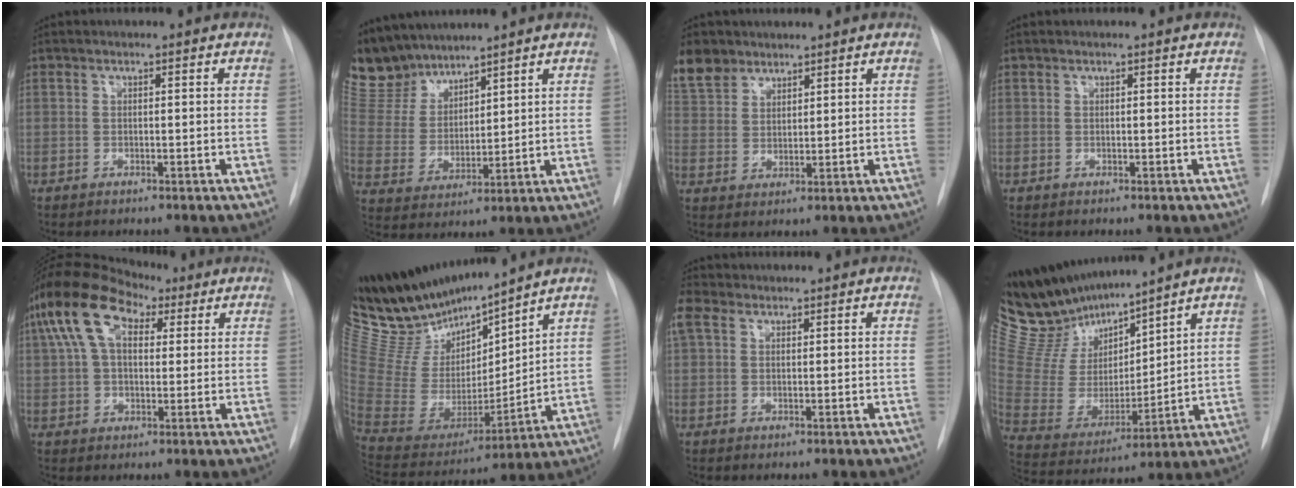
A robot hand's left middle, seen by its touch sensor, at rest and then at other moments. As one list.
[{"total": 9.5, "force": [8.8, 3.3, 1.2], "torque": [-0.040, 0.007, 0.193]}, {"total": 8.6, "force": [6.6, 5.3, 1.9], "torque": [-0.044, 0.013, 0.138]}, {"total": 0.0}, {"total": 13.2, "force": [6.2, 7.1, 9.2], "torque": [-0.199, 0.061, 0.114]}, {"total": 20.1, "force": [18.0, 3.4, 8.1], "torque": [-0.161, -0.014, 0.350]}, {"total": 4.0, "force": [2.2, 2.6, 2.0], "torque": [-0.057, 0.024, 0.049]}, {"total": 16.9, "force": [15.5, 3.1, 5.8], "torque": [-0.127, -0.003, 0.311]}]